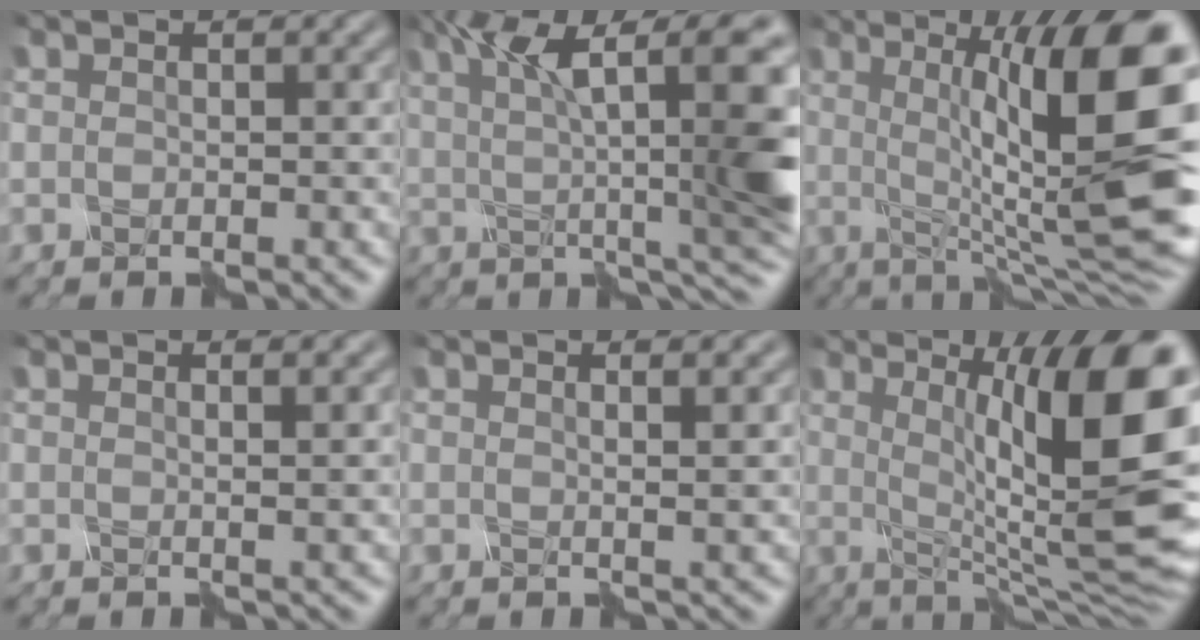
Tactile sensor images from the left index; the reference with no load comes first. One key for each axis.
{"total": 12.3, "fx": 2.8, "fy": 3.2, "fz": 11.5, "tx": -0.169, "ty": 0.012, "tz": 0.046}
{"total": 16.6, "fx": 1.5, "fy": 4.3, "fz": 16.0, "tx": -0.197, "ty": 0.013, "tz": 0.026}
{"total": 1.8, "fx": 1.1, "fy": 0.6, "fz": 1.4, "tx": -0.010, "ty": 0.009, "tz": -0.002}
{"total": 2.2, "fx": 1.3, "fy": 0.7, "fz": 1.7, "tx": -0.014, "ty": 0.010, "tz": 0.001}
{"total": 15.6, "fx": 1.7, "fy": 4.2, "fz": 14.9, "tx": -0.187, "ty": 0.005, "tz": 0.028}